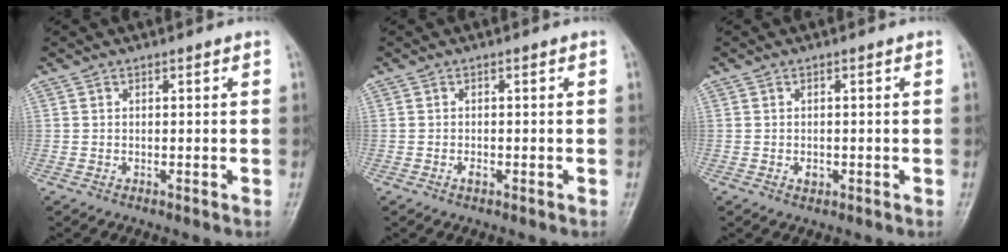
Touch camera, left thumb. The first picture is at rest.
{"total": 1.2, "force": [-0.6, 0.7, 0.8], "torque": [-0.012, 0.003, -0.010]}
{"total": 1.5, "force": [-0.5, 1.1, 0.9], "torque": [-0.007, 0.002, -0.006]}